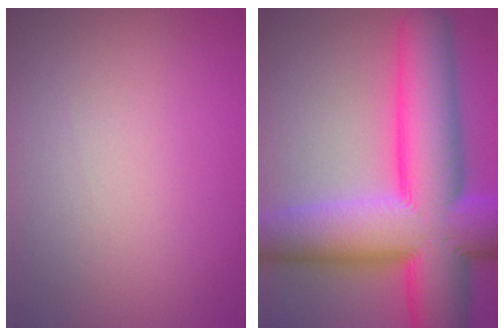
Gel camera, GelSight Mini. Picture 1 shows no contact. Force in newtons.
{"total": 15.3, "press": 15.3, "slide": 0.3}